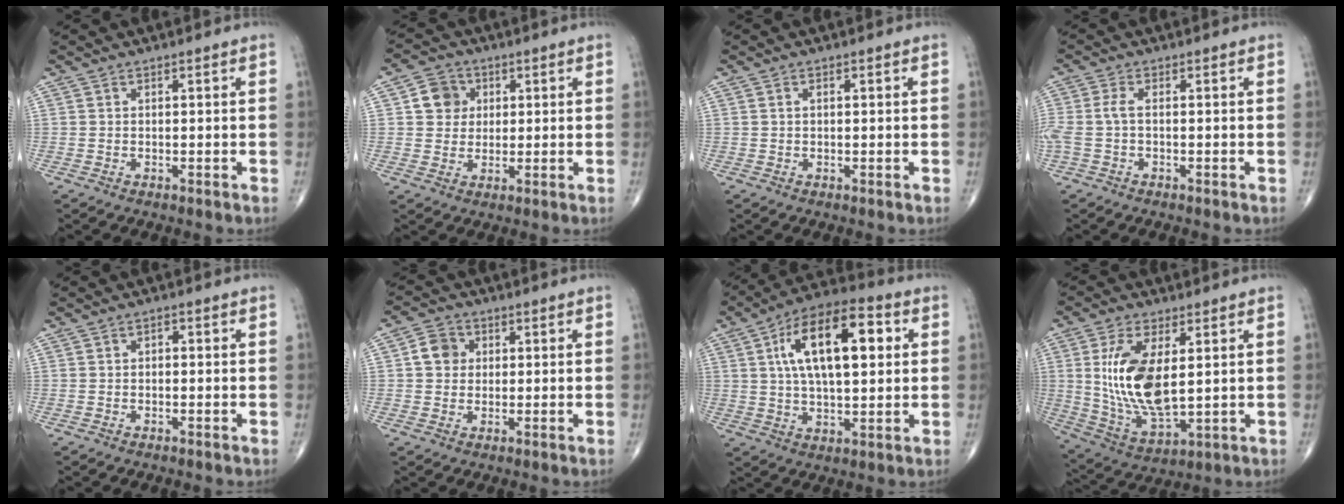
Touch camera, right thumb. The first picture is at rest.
{"total": 5.9, "force": [1.5, 5.3, 2.1], "torque": [-0.004, 0.001, 0.022]}
{"total": 0.6, "force": [0.1, 0.3, 0.5], "torque": [-0.013, 0.003, 0.003]}
{"total": 4.1, "force": [-0.5, 1.8, 3.7], "torque": [-0.109, 0.009, -0.013]}
{"total": 1.0, "force": [0.0, 0.7, 0.7], "torque": [-0.005, 0.003, -0.004]}
{"total": 4.9, "force": [0.8, 4.3, 2.2], "torque": [-0.022, 0.006, 0.006]}
{"total": 18.1, "force": [4.5, 8.1, 15.5], "torque": [-0.245, 0.013, 0.068]}
{"total": 15.4, "force": [2.5, 7.2, 13.4], "torque": [-0.262, -0.022, 0.061]}